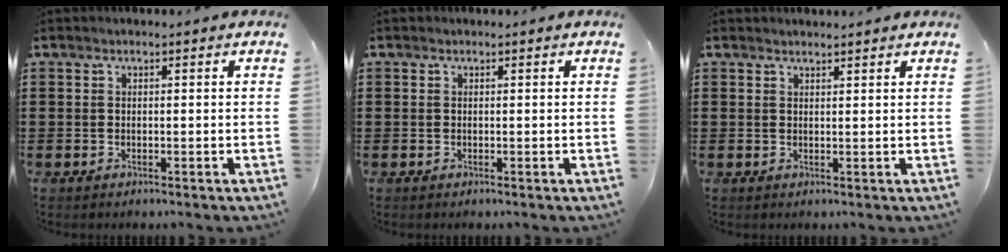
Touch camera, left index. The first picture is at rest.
{"total": 0.0}
{"total": 1.4, "force": [1.4, 0.1, 0.2], "torque": [-0.005, 0.000, 0.027]}